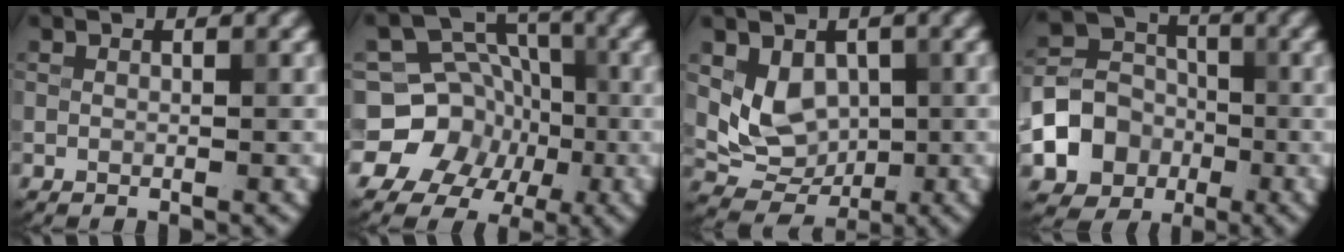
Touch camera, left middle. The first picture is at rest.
{"total": 10.5, "force": [-2.8, 9.7, 3.0], "torque": [-0.055, 0.009, -0.070]}
{"total": 4.6, "force": [0.6, 3.6, 2.7], "torque": [-0.046, -0.012, 0.021]}
{"total": 5.9, "force": [-2.1, 5.1, 2.2], "torque": [-0.037, 0.002, -0.046]}